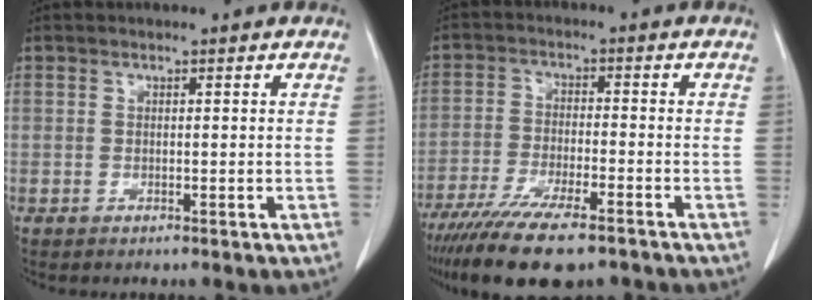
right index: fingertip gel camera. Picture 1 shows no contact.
{"total": 14.7, "force": [-11.3, 3.0, 9.0], "torque": [-0.161, -0.032, -0.186]}